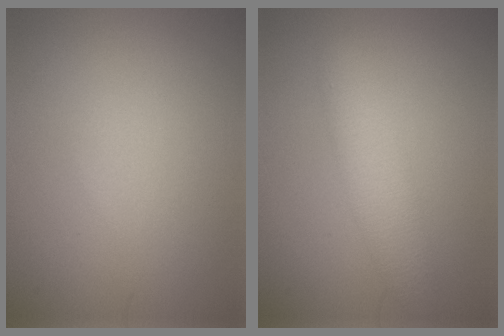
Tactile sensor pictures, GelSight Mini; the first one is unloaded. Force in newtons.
{"total": 3.5, "press": 3.5, "slide": 0.0}